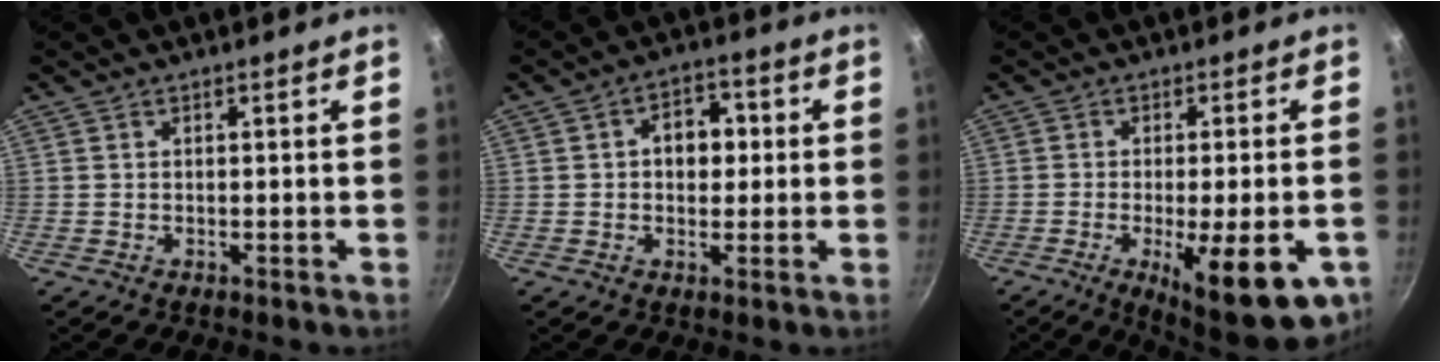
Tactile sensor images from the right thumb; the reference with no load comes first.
{"total": 6.8, "force": [0.8, 4.7, 4.8], "torque": [-0.041, 0.011, 0.005]}
{"total": 16.3, "force": [-6.6, 5.3, 14.0], "torque": [-0.159, 0.001, -0.077]}